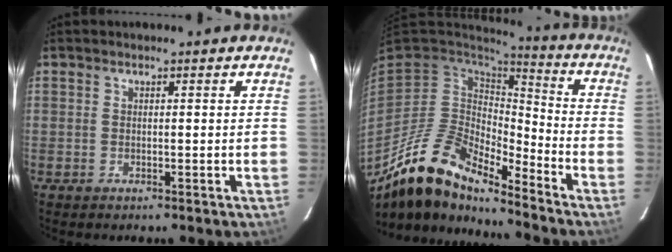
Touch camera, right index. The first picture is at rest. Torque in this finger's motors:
{"motor_torque": [0.23, -0.87, 0.52, 0.14]}